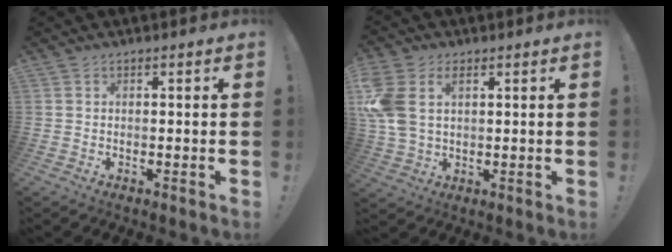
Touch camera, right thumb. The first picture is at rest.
{"total": 9.4, "force": [3.3, 6.2, 6.2], "torque": [-0.134, -0.011, 0.064]}